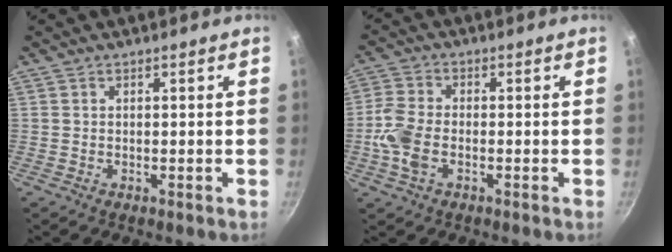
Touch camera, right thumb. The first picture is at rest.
{"total": 7.0, "force": [-1.9, 4.2, 5.3], "torque": [-0.120, 0.013, -0.049]}